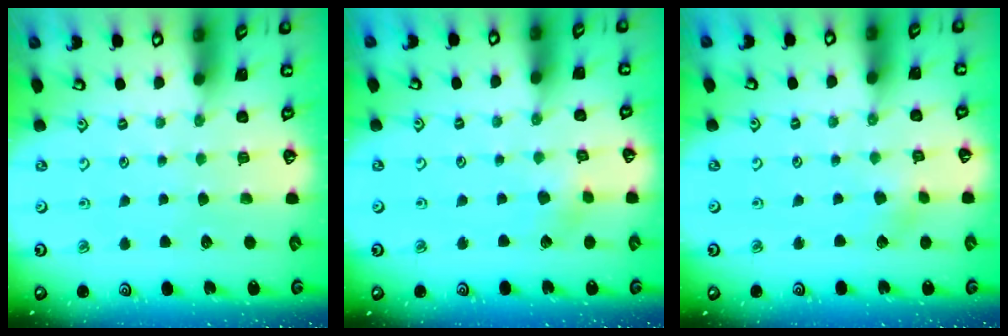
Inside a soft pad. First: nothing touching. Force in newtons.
{"total": 3.2, "press": 3.2, "slide": 0.4}
{"total": 2.9, "press": 2.8, "slide": 0.3}